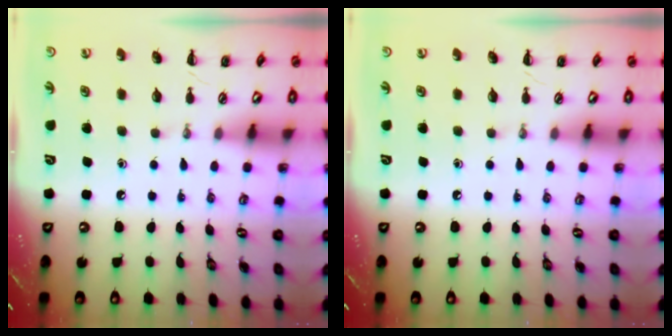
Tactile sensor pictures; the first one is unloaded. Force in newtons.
{"total": 0.0}